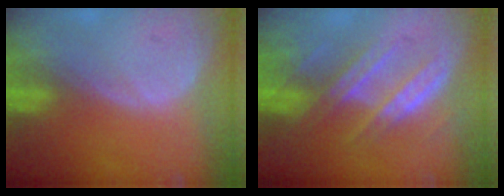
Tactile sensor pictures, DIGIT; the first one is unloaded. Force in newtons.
{"total": 7.0, "press": 6.9, "slide": 1.4}